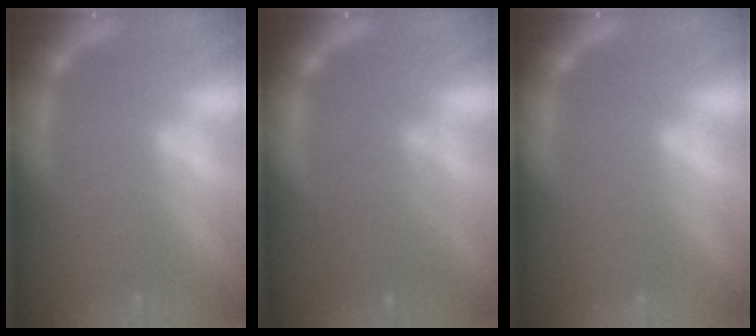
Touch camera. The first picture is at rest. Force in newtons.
{"total": 4.1}
{"total": 0.0}